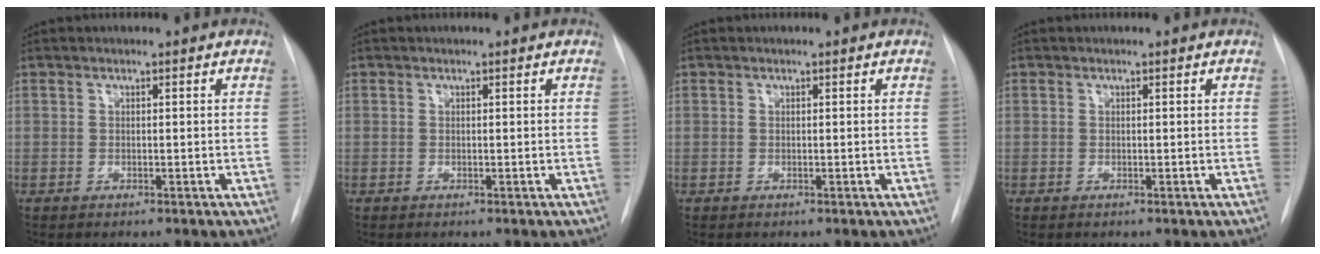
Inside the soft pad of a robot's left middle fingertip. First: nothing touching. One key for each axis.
{"total": 0.0}
{"total": 0.0}
{"total": 0.0}